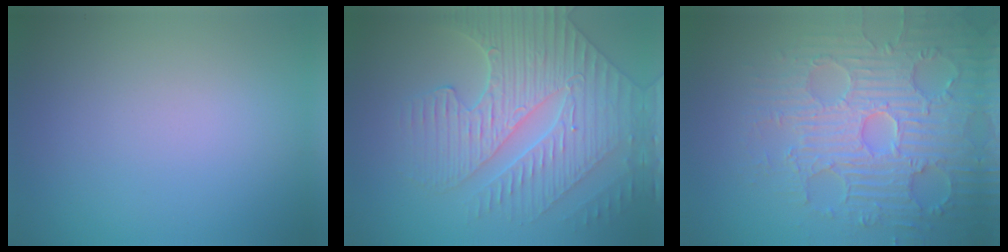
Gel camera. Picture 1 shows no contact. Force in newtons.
{"total": 5.6, "press": 5.2, "slide": 2.2}
{"total": 7.0, "press": 5.9, "slide": 3.7}